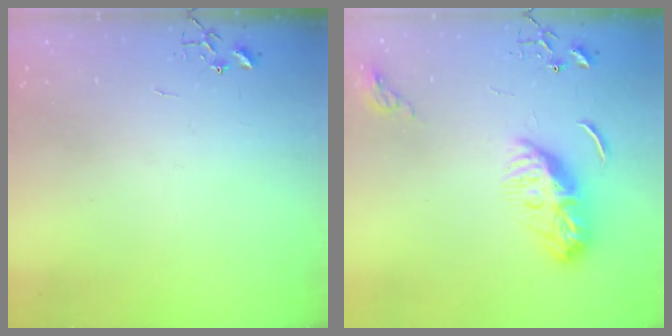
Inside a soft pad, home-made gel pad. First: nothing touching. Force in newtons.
{"total": 10.2, "press": 10.2, "slide": 0.5}